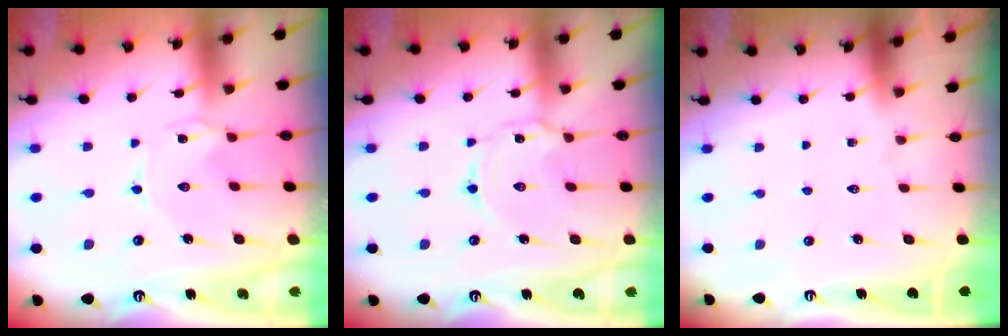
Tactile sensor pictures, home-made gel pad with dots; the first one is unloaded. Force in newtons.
{"total": 2.3, "press": 2.3, "slide": 0.2}
{"total": 0.0}